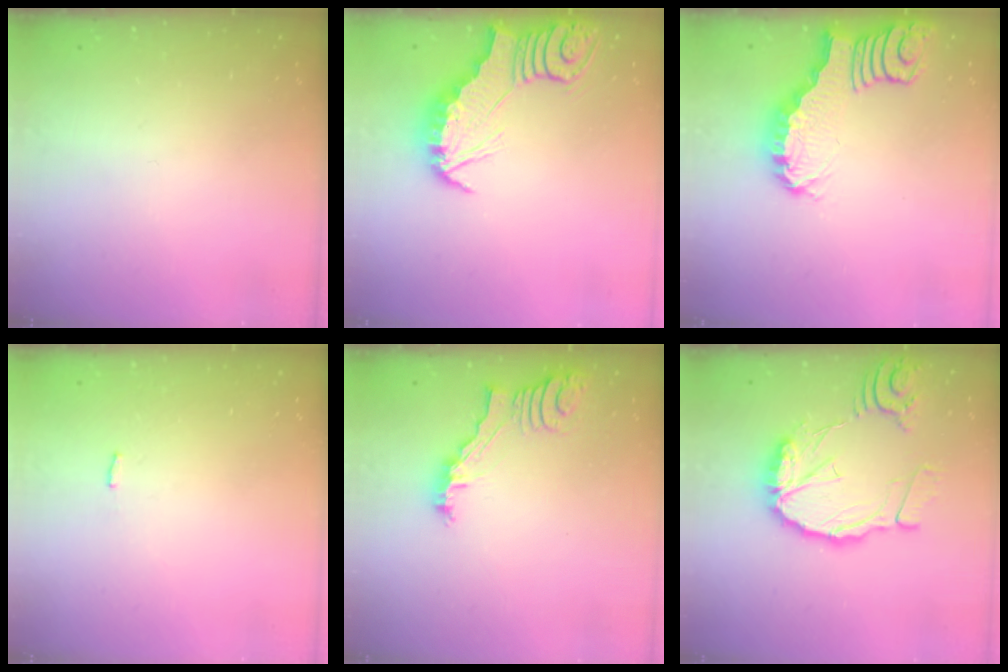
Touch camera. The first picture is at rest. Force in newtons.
{"total": 2.3, "press": 2.3, "slide": 0.3}
{"total": 2.5, "press": 2.4, "slide": 0.5}
{"total": 2.5, "press": 2.5, "slide": 0.1}
{"total": 5.5, "press": 5.5, "slide": 0.6}
{"total": 16.8, "press": 16.7, "slide": 1.8}